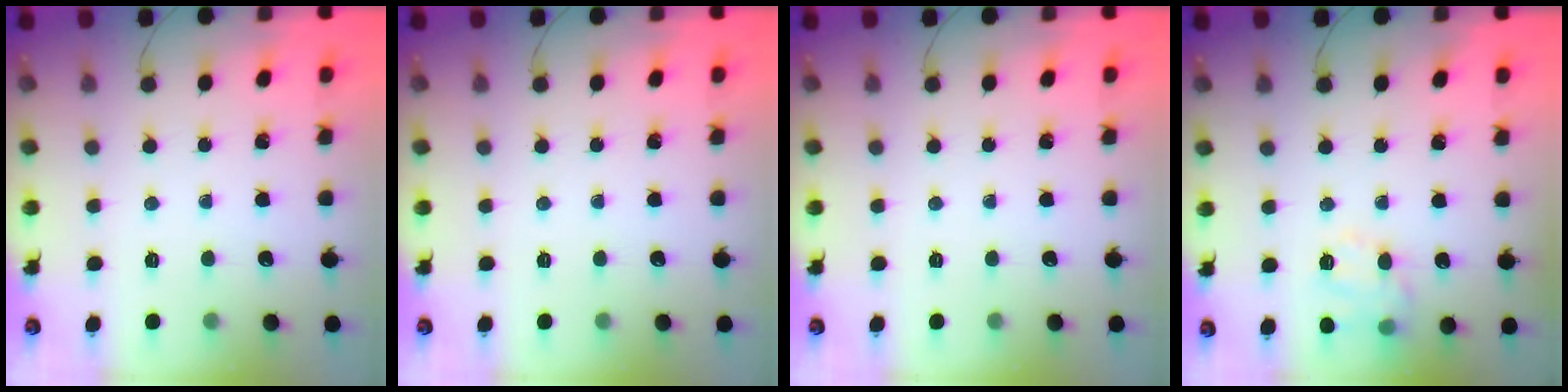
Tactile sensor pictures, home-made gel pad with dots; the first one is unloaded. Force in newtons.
{"total": 0.0}
{"total": 0.0}
{"total": 12.3, "press": 12.2, "slide": 1.5}